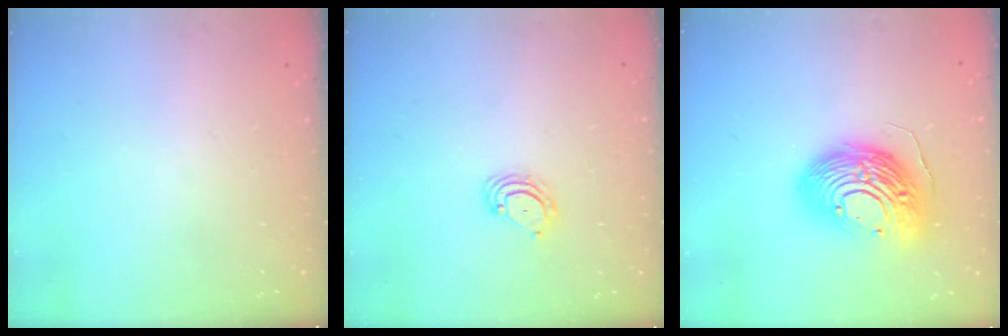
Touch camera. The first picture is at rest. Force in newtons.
{"total": 4.5, "press": 4.5, "slide": 0.3}
{"total": 18.8, "press": 18.6, "slide": 2.8}